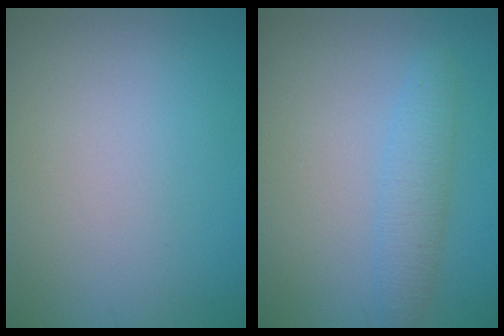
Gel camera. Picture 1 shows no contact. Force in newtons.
{"total": 2.4, "press": 2.4, "slide": 0.1}